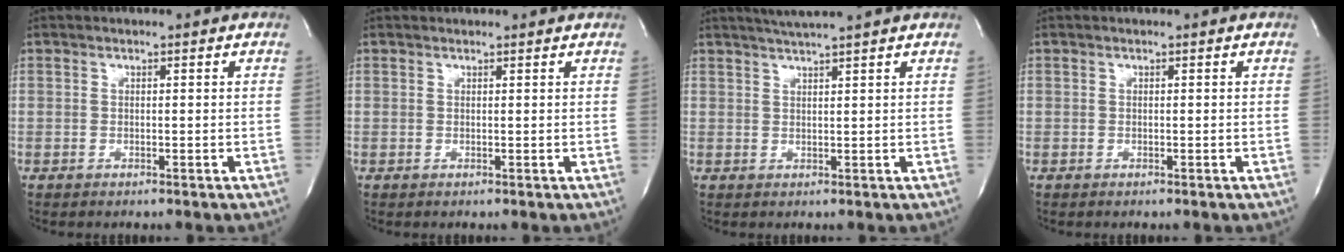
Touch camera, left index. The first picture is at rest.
{"total": 1.2, "force": [1.1, 0.3, 0.0], "torque": [-0.010, 0.007, 0.012]}
{"total": 2.3, "force": [2.1, -0.4, 0.8], "torque": [-0.011, 0.007, 0.029]}
{"total": 0.0}